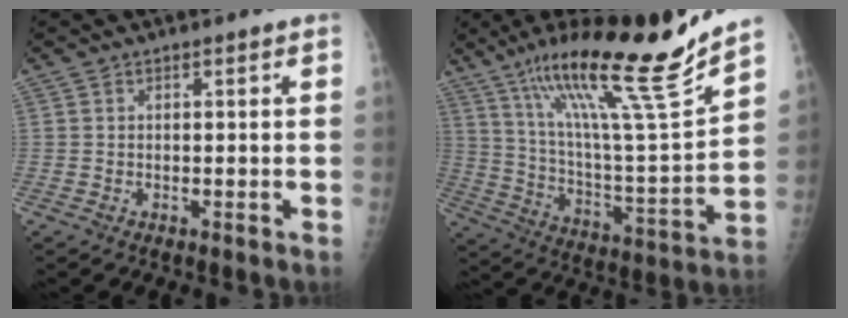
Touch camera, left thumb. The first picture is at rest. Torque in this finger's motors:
{"motor_torque": [0.46, 0.56, 1.47, -1.31, 0.45]}